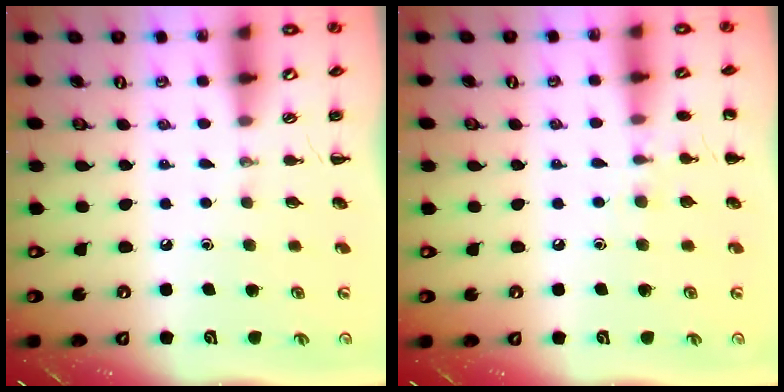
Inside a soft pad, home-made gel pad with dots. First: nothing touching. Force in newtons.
{"total": 5.5, "press": 5.3, "slide": 1.6}